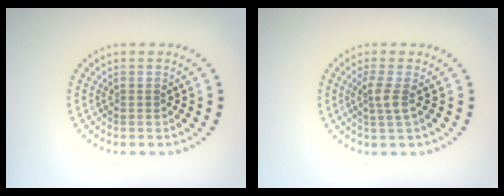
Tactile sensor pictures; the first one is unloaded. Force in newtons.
{"total": 1.8, "press": 1.4, "slide": 1.2}